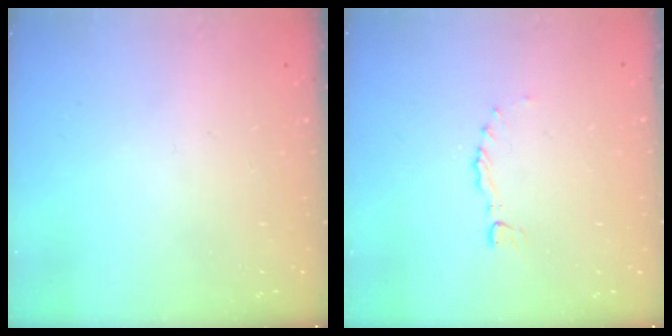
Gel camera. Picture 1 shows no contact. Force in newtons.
{"total": 0.0}